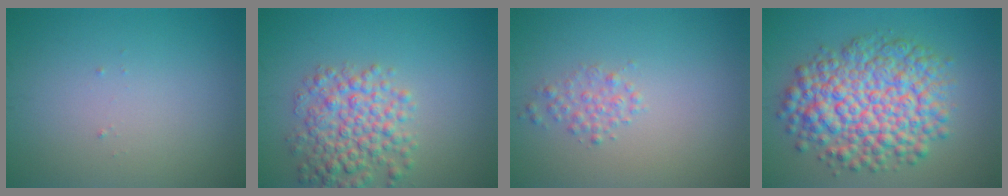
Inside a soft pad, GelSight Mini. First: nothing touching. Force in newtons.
{"total": 5.2, "press": 5.2, "slide": 0.1}
{"total": 1.5, "press": 1.5, "slide": 0.1}
{"total": 9.5, "press": 9.5, "slide": 0.3}